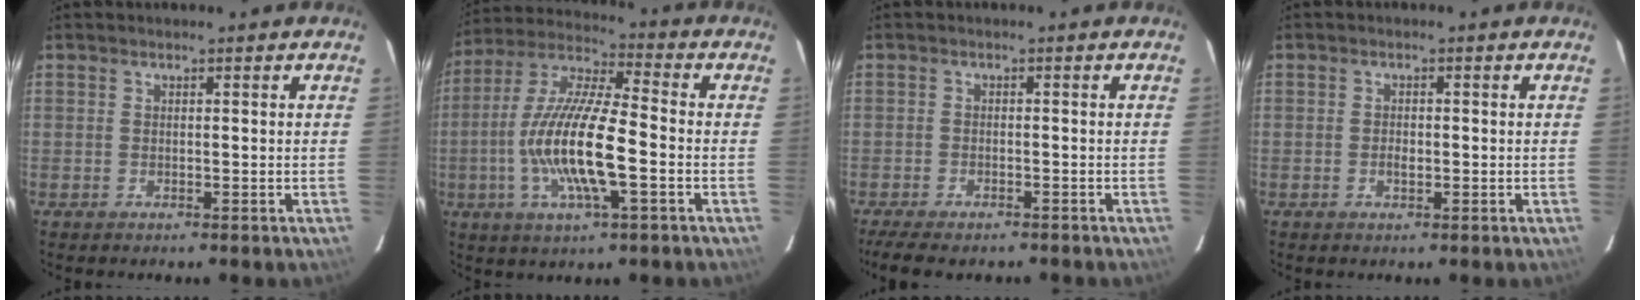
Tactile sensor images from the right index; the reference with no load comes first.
{"total": 16.0, "force": [-3.6, 3.4, 15.2], "torque": [-0.303, -0.008, -0.072]}
{"total": 8.3, "force": [-6.8, 2.4, 4.1], "torque": [-0.101, -0.030, -0.114]}
{"total": 1.4, "force": [-0.3, 1.0, 0.9], "torque": [-0.017, 0.000, -0.006]}